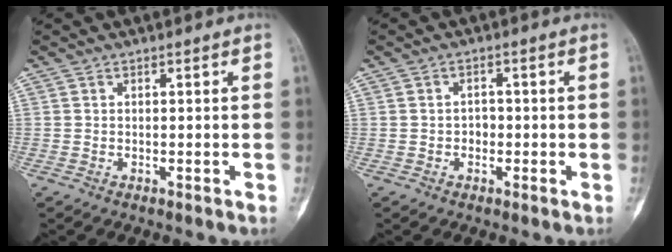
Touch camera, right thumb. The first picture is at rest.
{"total": 2.1, "force": [-0.5, 1.8, 0.9], "torque": [-0.003, 0.009, -0.012]}